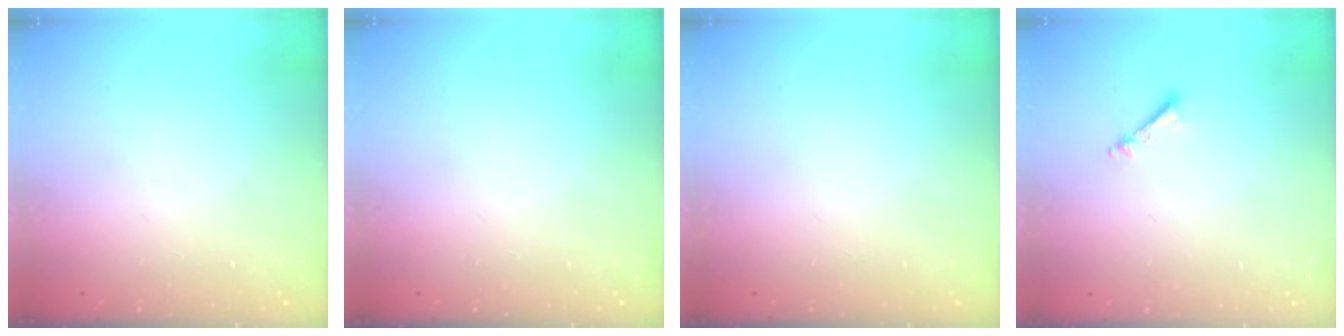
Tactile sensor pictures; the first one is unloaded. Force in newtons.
{"total": 0.0}
{"total": 0.0}
{"total": 3.2, "press": 3.2, "slide": 0.3}